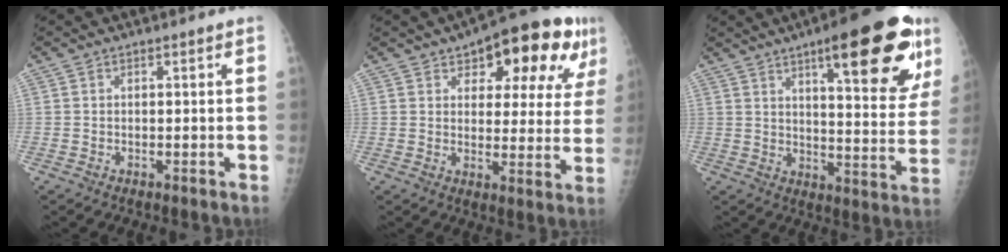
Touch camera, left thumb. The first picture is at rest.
{"total": 18.2, "force": [9.6, 7.9, 13.3], "torque": [-0.139, -0.009, 0.132]}
{"total": 23.5, "force": [12.4, 6.2, 18.9], "torque": [-0.223, -0.043, 0.171]}